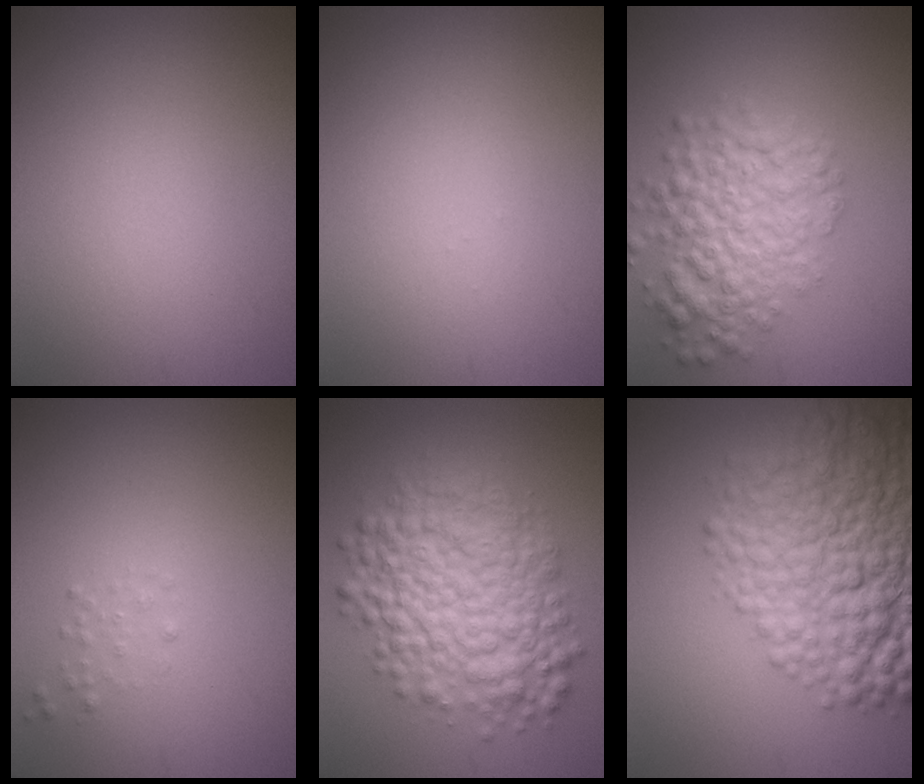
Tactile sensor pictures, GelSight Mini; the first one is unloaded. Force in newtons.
{"total": 0.0}
{"total": 5.4, "press": 5.4, "slide": 0.2}
{"total": 0.6, "press": 0.6, "slide": 0.1}
{"total": 8.7, "press": 8.7, "slide": 0.2}
{"total": 11.4, "press": 11.4, "slide": 0.3}